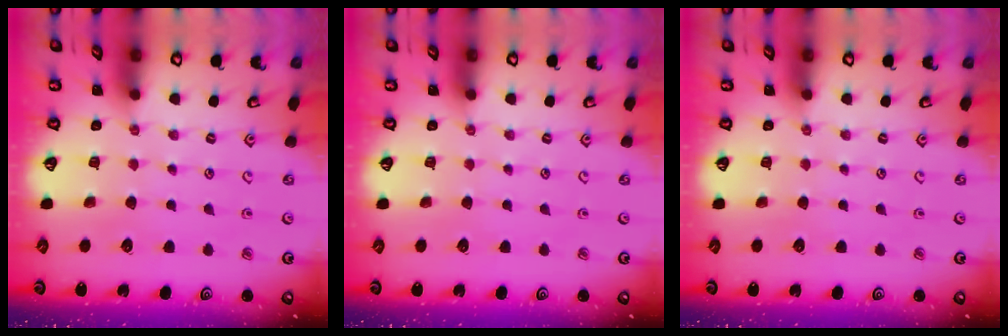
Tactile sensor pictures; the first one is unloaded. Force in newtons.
{"total": 0.0}
{"total": 0.0}